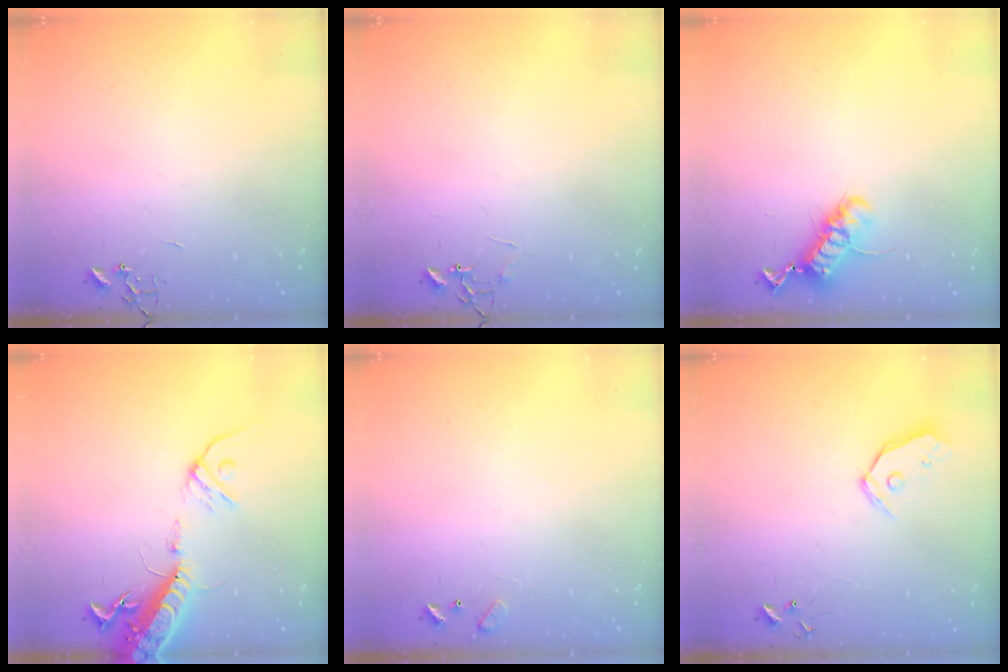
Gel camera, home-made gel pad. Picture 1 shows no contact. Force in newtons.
{"total": 5.5, "press": 5.4, "slide": 0.4}
{"total": 12.7, "press": 12.6, "slide": 1.6}
{"total": 16.2, "press": 15.8, "slide": 3.4}
{"total": 6.4, "press": 6.4, "slide": 0.5}
{"total": 7.7, "press": 7.6, "slide": 0.9}